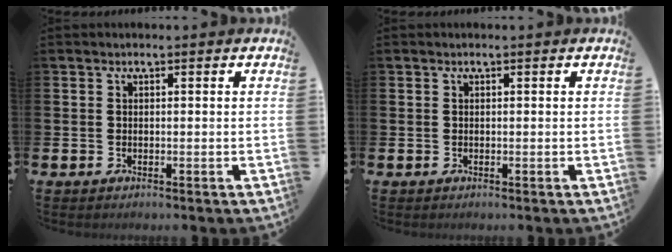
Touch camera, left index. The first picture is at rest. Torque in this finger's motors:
{"motor_torque": [0.10, -0.06, 0.05, -0.01]}